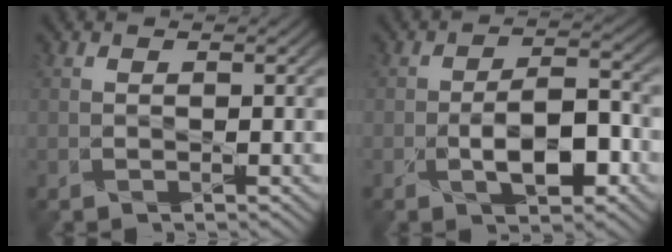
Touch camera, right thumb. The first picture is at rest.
{"total": 6.1, "force": [-2.5, 2.8, 4.8], "torque": [-0.072, 0.005, -0.045]}